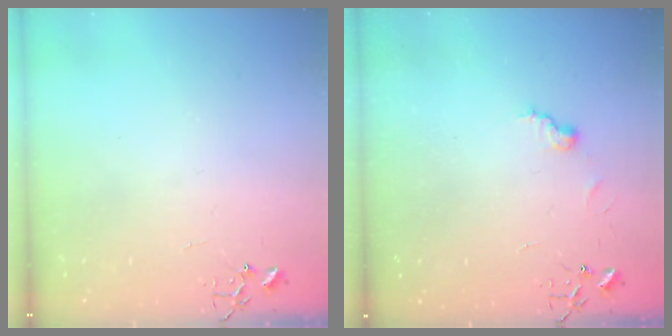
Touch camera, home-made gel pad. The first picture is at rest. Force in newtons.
{"total": 7.4, "press": 7.4, "slide": 0.4}